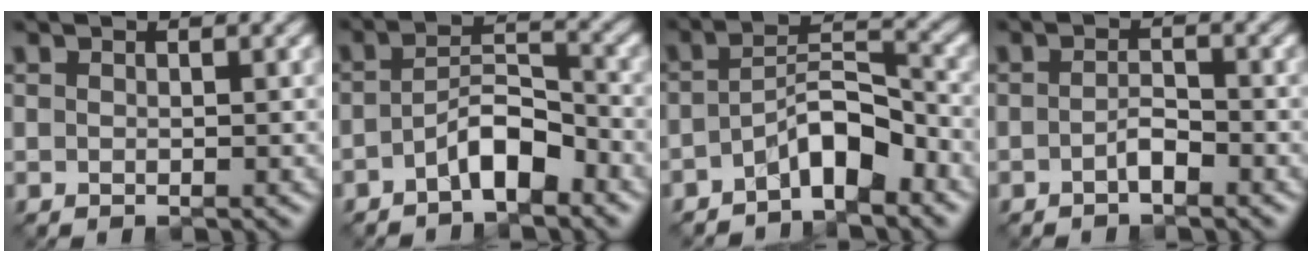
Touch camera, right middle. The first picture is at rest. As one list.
[{"total": 4.0, "force": [-2.3, 1.5, 2.9], "torque": [-0.050, 0.011, -0.043]}, {"total": 4.9, "force": [-3.0, 1.8, 3.5], "torque": [-0.053, 0.015, -0.054]}, {"total": 1.5, "force": [-0.9, 0.4, 1.2], "torque": [-0.023, 0.003, -0.018]}]